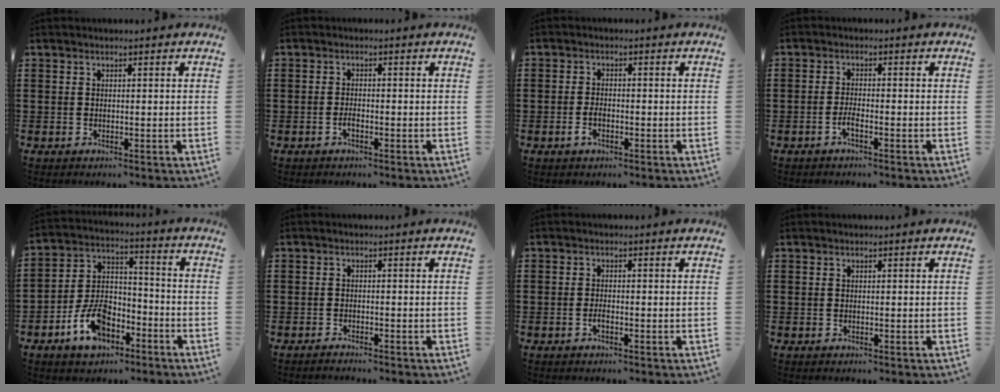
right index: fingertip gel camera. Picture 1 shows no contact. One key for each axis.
{"total": 1.5, "fx": -0.8, "fy": 0.3, "fz": 1.2, "tx": -0.026, "ty": -0.007, "tz": -0.013}
{"total": 2.0, "fx": -0.9, "fy": 0.9, "fz": 1.6, "tx": -0.032, "ty": -0.003, "tz": -0.015}
{"total": 2.0, "fx": -1.2, "fy": 0.1, "fz": 1.7, "tx": -0.039, "ty": -0.007, "tz": -0.022}
{"total": 9.0, "fx": -5.3, "fy": 5.2, "fz": 5.1, "tx": -0.119, "ty": 0.015, "tz": -0.100}
{"total": 1.0, "fx": -1.0, "fy": -0.1, "fz": 0.1, "tx": -0.004, "ty": -0.001, "tz": -0.020}
{"total": 1.3, "fx": -0.6, "fy": 0.2, "fz": 1.1, "tx": -0.024, "ty": -0.007, "tz": -0.009}
{"total": 0.0}